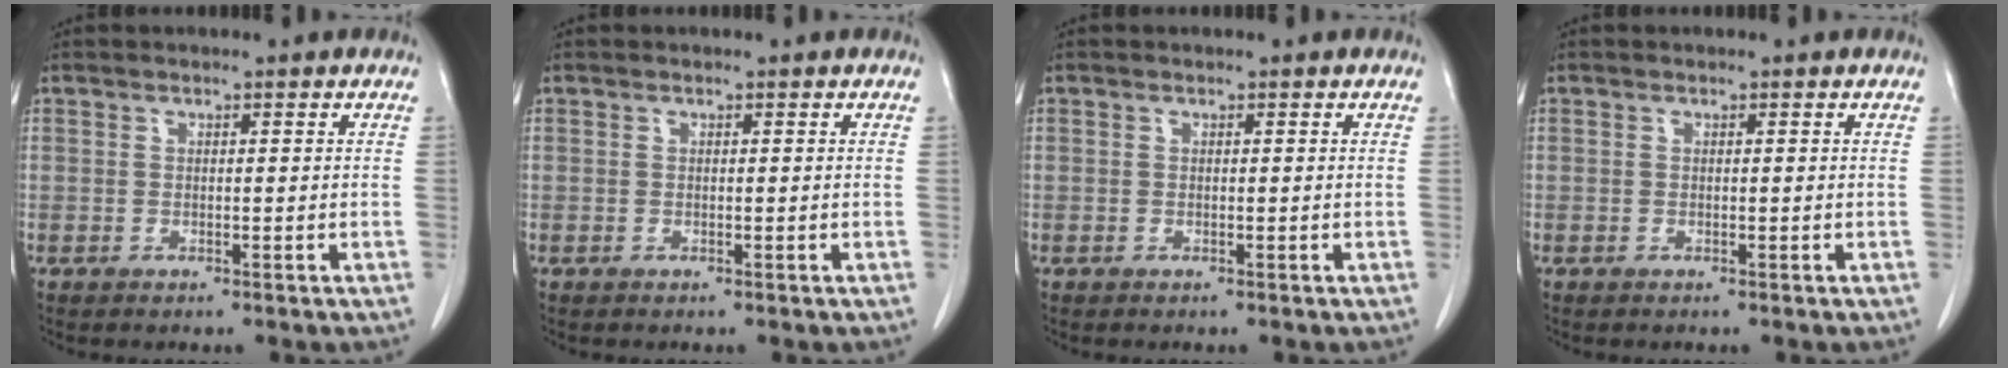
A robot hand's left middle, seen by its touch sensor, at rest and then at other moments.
{"total": 0.0}
{"total": 0.0}
{"total": 0.0}